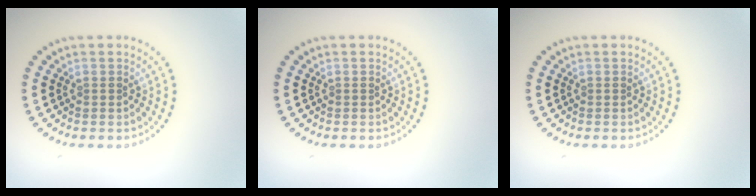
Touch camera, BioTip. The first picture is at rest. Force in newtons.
{"total": 0.0}
{"total": 0.0}